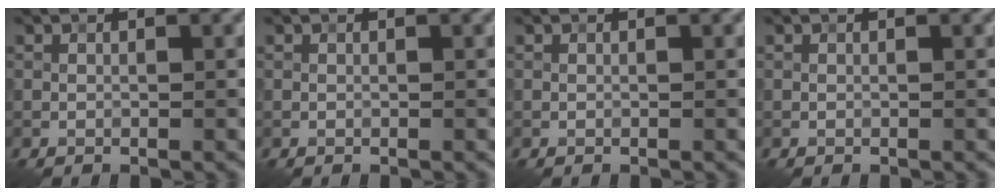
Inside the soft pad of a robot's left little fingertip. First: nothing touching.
{"total": 0.0}
{"total": 0.0}
{"total": 0.0}